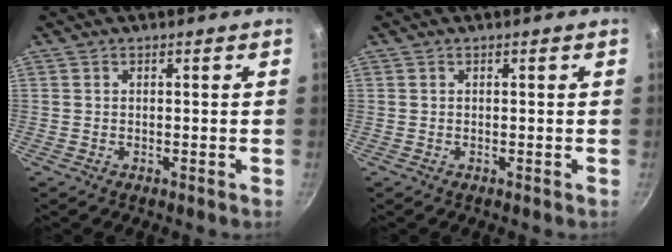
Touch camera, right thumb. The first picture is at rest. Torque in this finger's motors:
{"motor_torque": [0.00, 0.00, -0.08, 0.31, 0.00]}